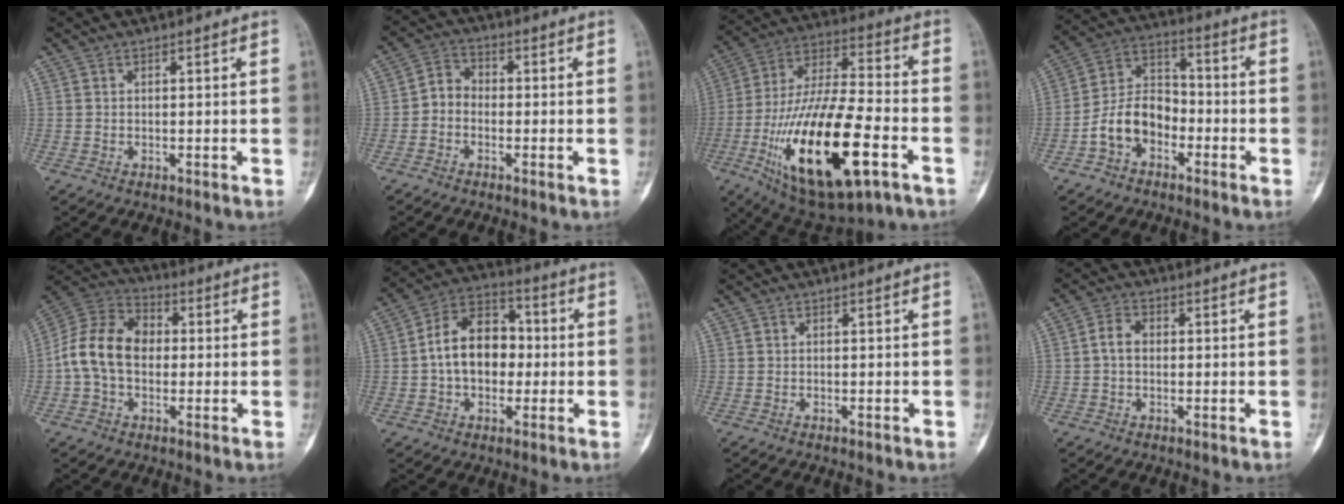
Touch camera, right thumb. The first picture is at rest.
{"total": 4.2, "force": [-1.3, 3.4, 2.1], "torque": [-0.015, 0.017, -0.040]}
{"total": 27.5, "force": [-9.8, 10.2, 23.6], "torque": [-0.483, 0.023, -0.157]}
{"total": 10.7, "force": [-4.2, 7.5, 6.3], "torque": [-0.099, 0.050, -0.086]}
{"total": 13.4, "force": [-0.5, 9.7, 9.2], "torque": [-0.162, 0.039, -0.019]}
{"total": 13.5, "force": [-0.4, 9.6, 9.5], "torque": [-0.124, 0.035, -0.016]}
{"total": 0.0}
{"total": 3.6, "force": [-0.1, 2.6, 2.5], "torque": [-0.040, 0.013, -0.008]}